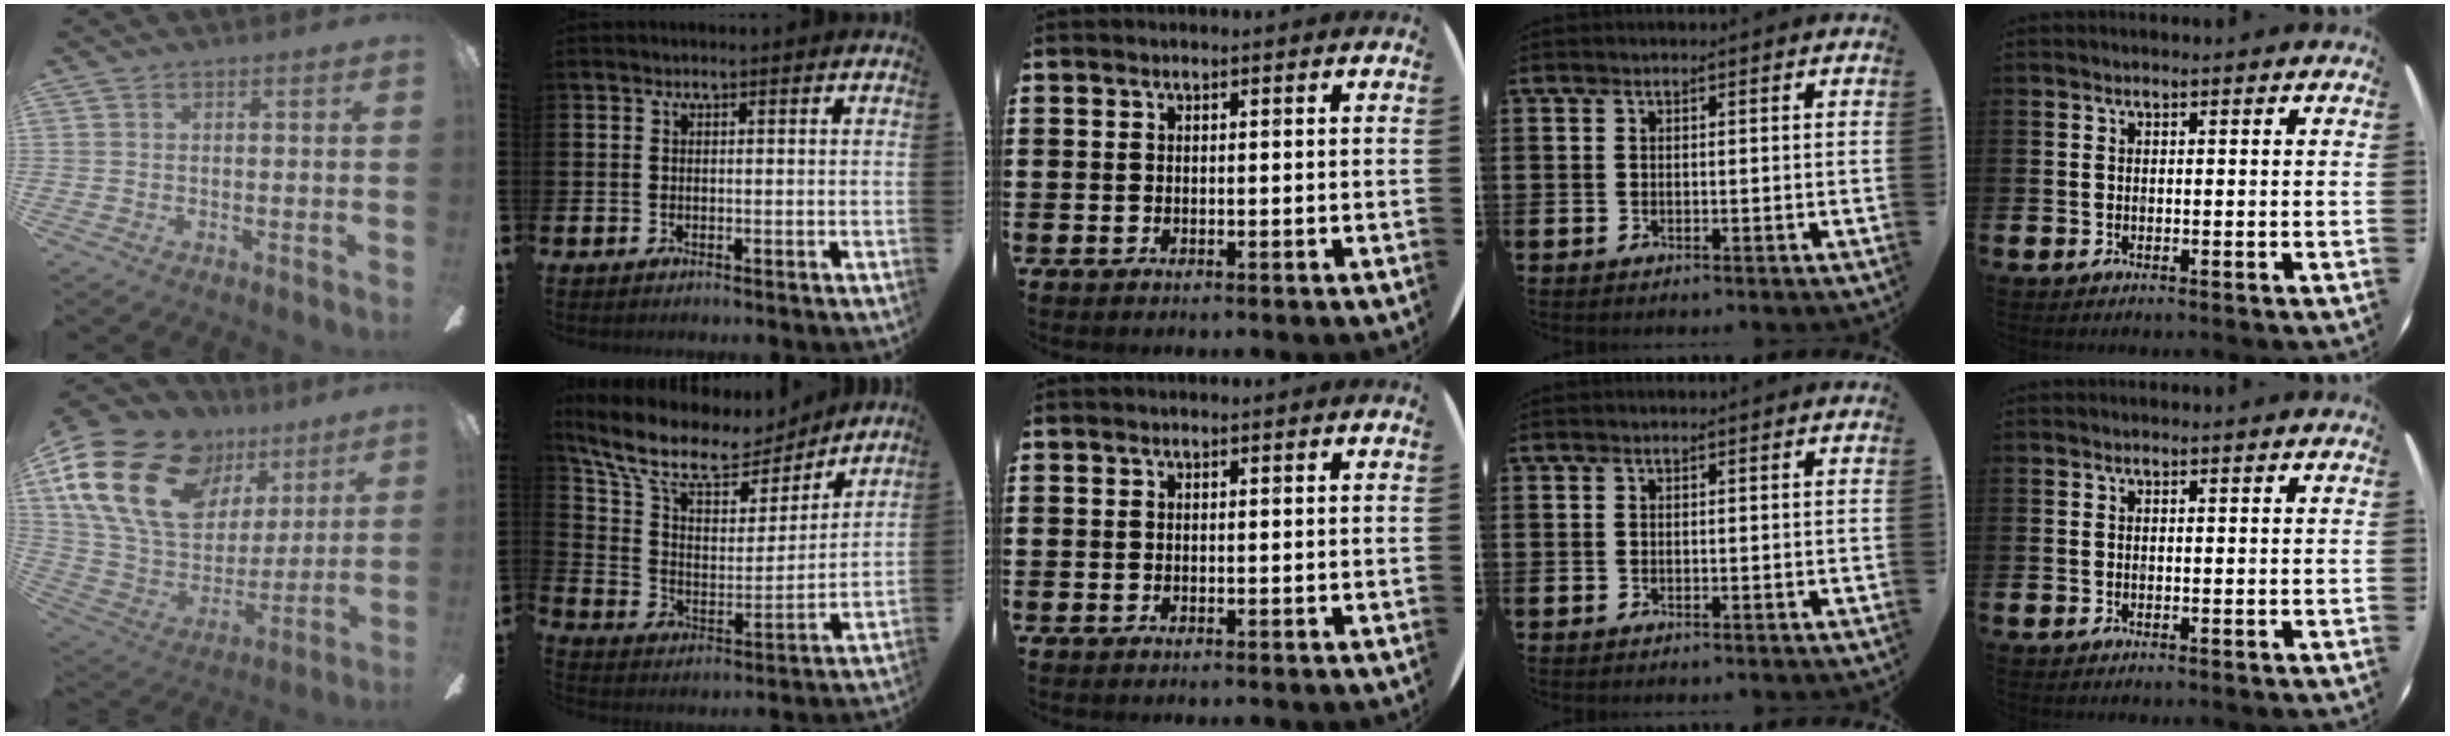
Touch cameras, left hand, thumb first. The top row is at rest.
{"thumb": {"total": 24.2, "force": [12.3, 15.4, 14.1], "torque": [-0.287, -0.050, 0.233]}, "index": {"total": 11.4, "force": [9.4, 4.4, 4.8], "torque": [-0.136, -0.053, 0.161]}}